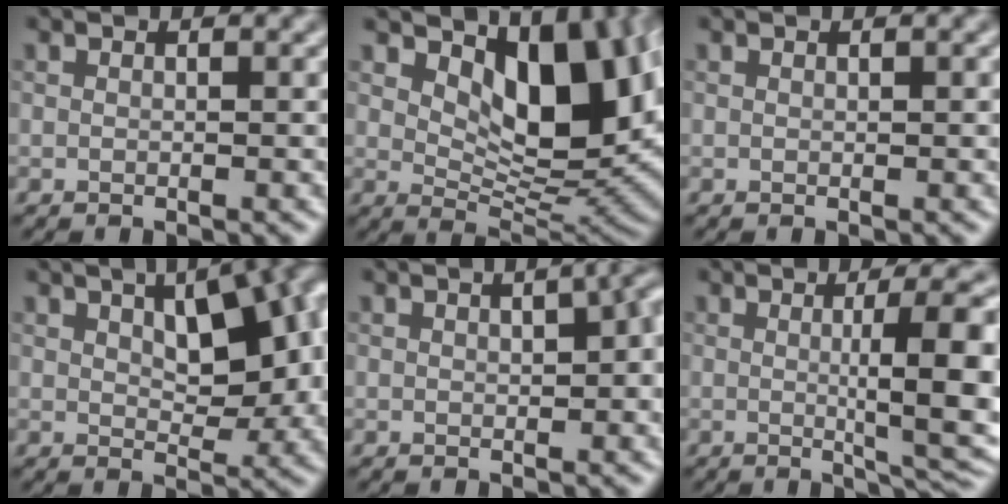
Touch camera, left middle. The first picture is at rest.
{"total": 9.4, "force": [3.7, 4.5, 7.4], "torque": [-0.107, -0.019, 0.063]}
{"total": 0.0}
{"total": 9.1, "force": [2.7, 4.5, 7.4], "torque": [-0.087, 0.014, 0.036]}
{"total": 4.7, "force": [1.2, 2.0, 4.2], "torque": [-0.050, 0.011, 0.020]}
{"total": 8.3, "force": [0.1, 1.8, 8.1], "torque": [-0.103, -0.001, 0.006]}